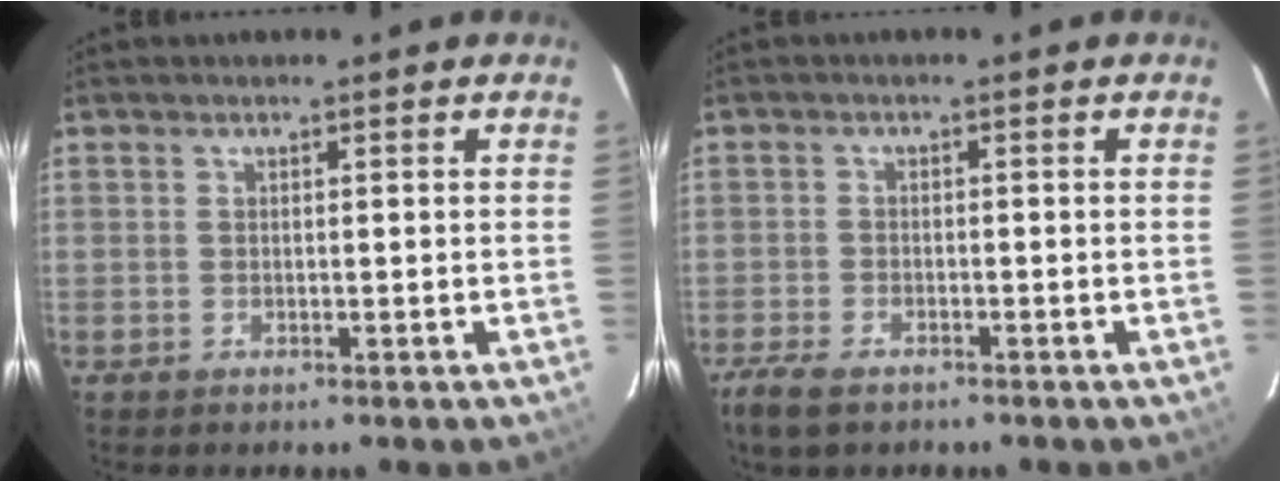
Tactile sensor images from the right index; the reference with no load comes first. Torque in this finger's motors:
{"motor_torque": [0.43, -0.35, 0.20, 0.03]}